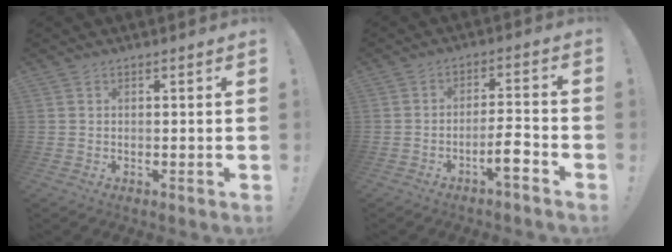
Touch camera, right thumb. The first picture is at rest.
{"total": 7.2, "force": [-4.2, 1.4, 5.7], "torque": [-0.081, 0.018, -0.071]}